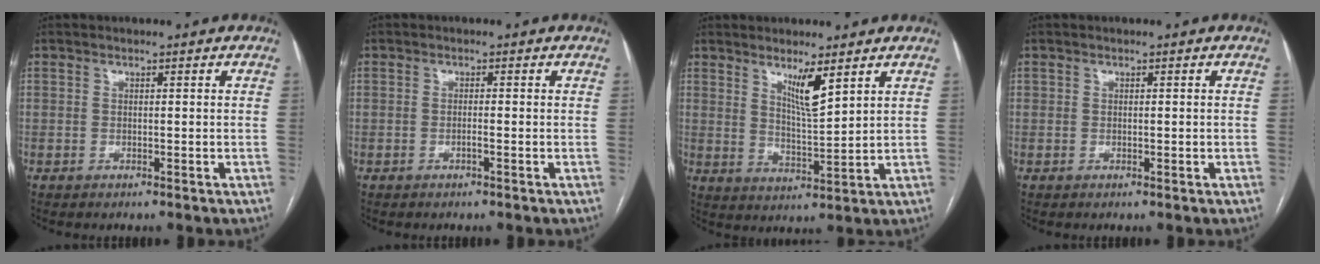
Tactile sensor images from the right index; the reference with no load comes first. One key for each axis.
{"total": 0.9, "fx": -0.4, "fy": -0.1, "fz": 0.8, "tx": -0.015, "ty": 0.001, "tz": -0.007}
{"total": 5.7, "fx": 3.4, "fy": 0.2, "fz": 4.5, "tx": -0.080, "ty": -0.016, "tz": 0.064}
{"total": 0.6, "fx": -0.1, "fy": 0.2, "fz": 0.6, "tx": -0.013, "ty": 0.006, "tz": 0.004}